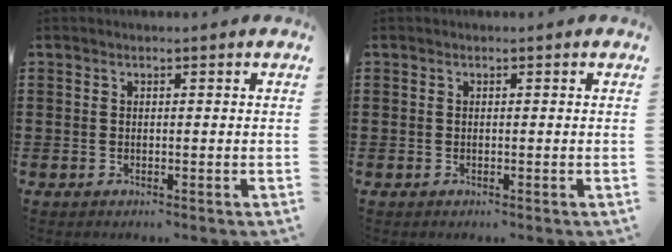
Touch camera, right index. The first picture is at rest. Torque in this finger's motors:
{"motor_torque": [2.14, 0.00, 0.02, 0.01]}